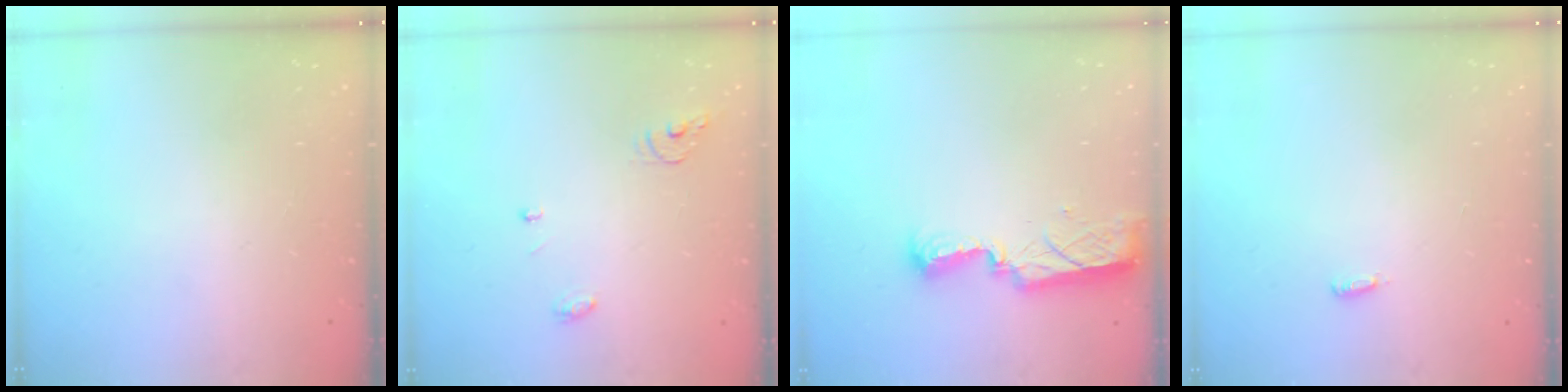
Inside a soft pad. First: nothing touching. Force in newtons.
{"total": 4.0, "press": 4.0, "slide": 0.4}
{"total": 7.9, "press": 7.9, "slide": 0.9}
{"total": 2.9, "press": 2.8, "slide": 0.9}